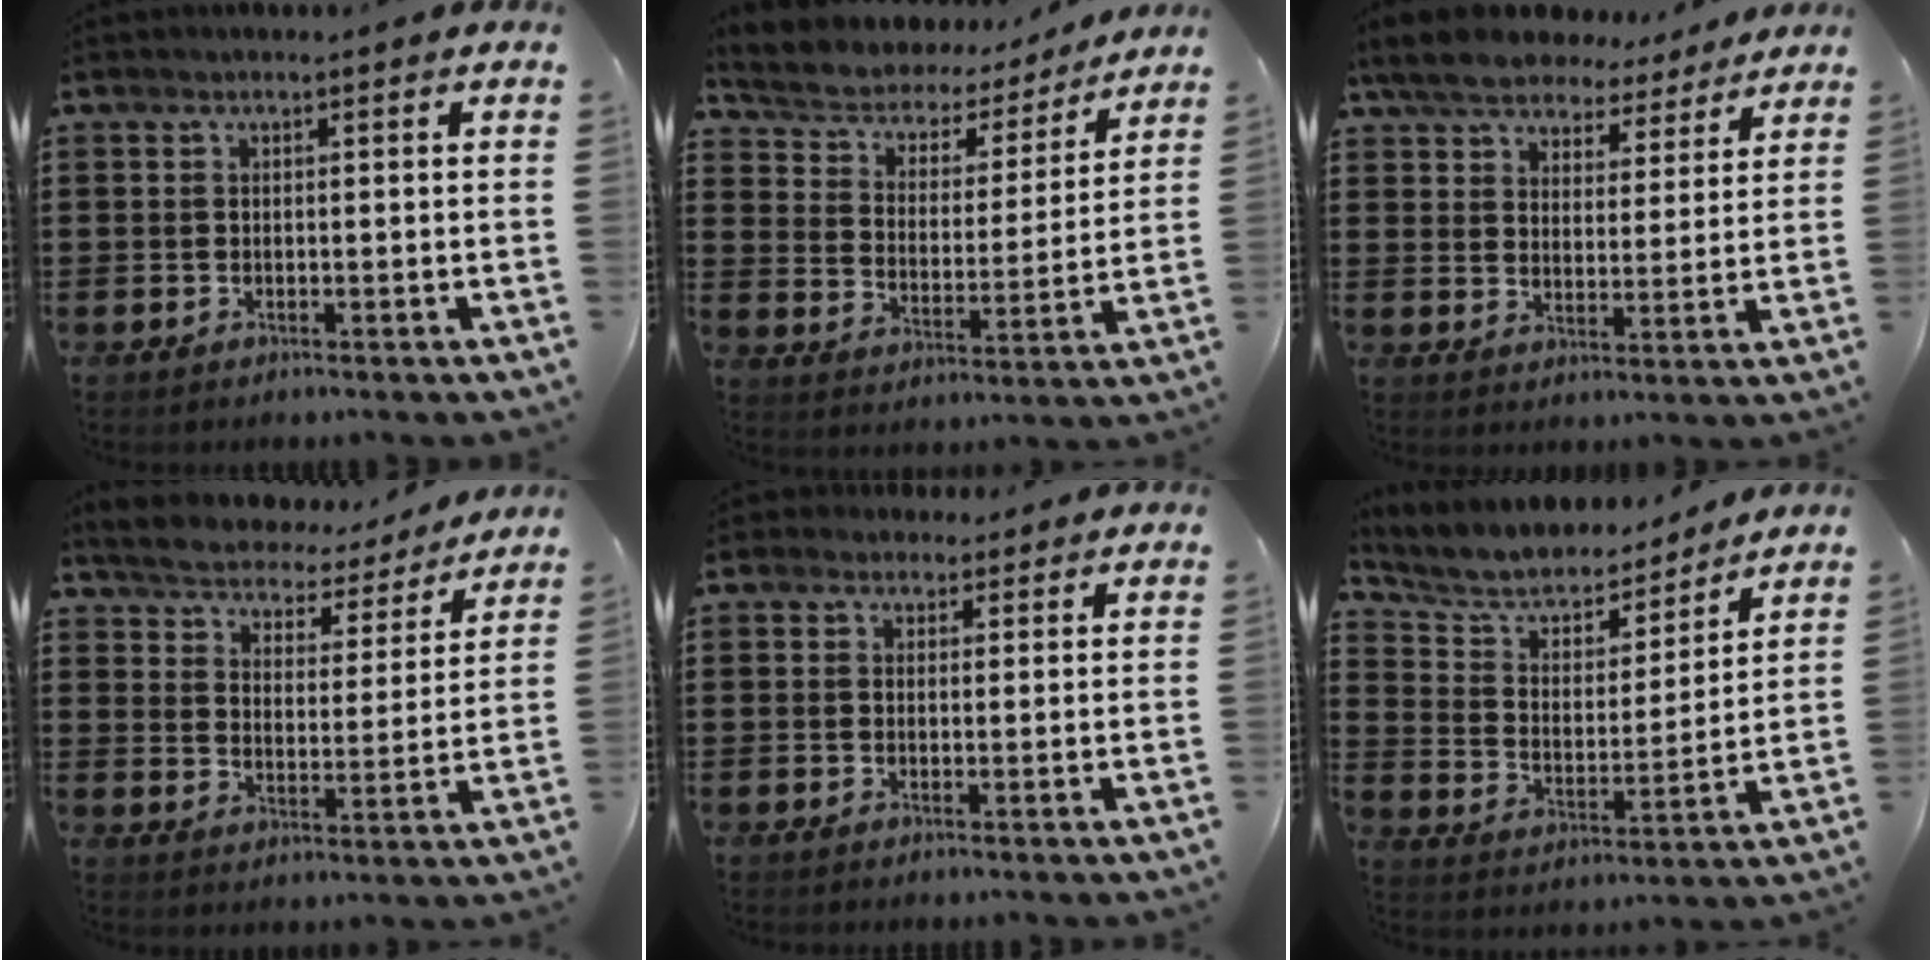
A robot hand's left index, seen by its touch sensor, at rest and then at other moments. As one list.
[{"total": 4.5, "force": [4.2, 1.6, 0.3], "torque": [-0.034, -0.030, 0.067]}, {"total": 6.9, "force": [6.5, 1.9, 1.4], "torque": [-0.061, -0.031, 0.117]}, {"total": 4.5, "force": [4.5, 0.3, 0.1], "torque": [-0.030, -0.035, 0.071]}, {"total": 2.2, "force": [1.7, 1.3, 0.4], "torque": [-0.007, 0.005, 0.031]}, {"total": 5.8, "force": [5.0, 2.3, 1.7], "torque": [-0.065, -0.034, 0.082]}]